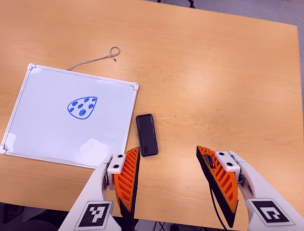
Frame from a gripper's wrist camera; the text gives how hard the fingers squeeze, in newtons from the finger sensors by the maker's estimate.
{"total": 0.0}